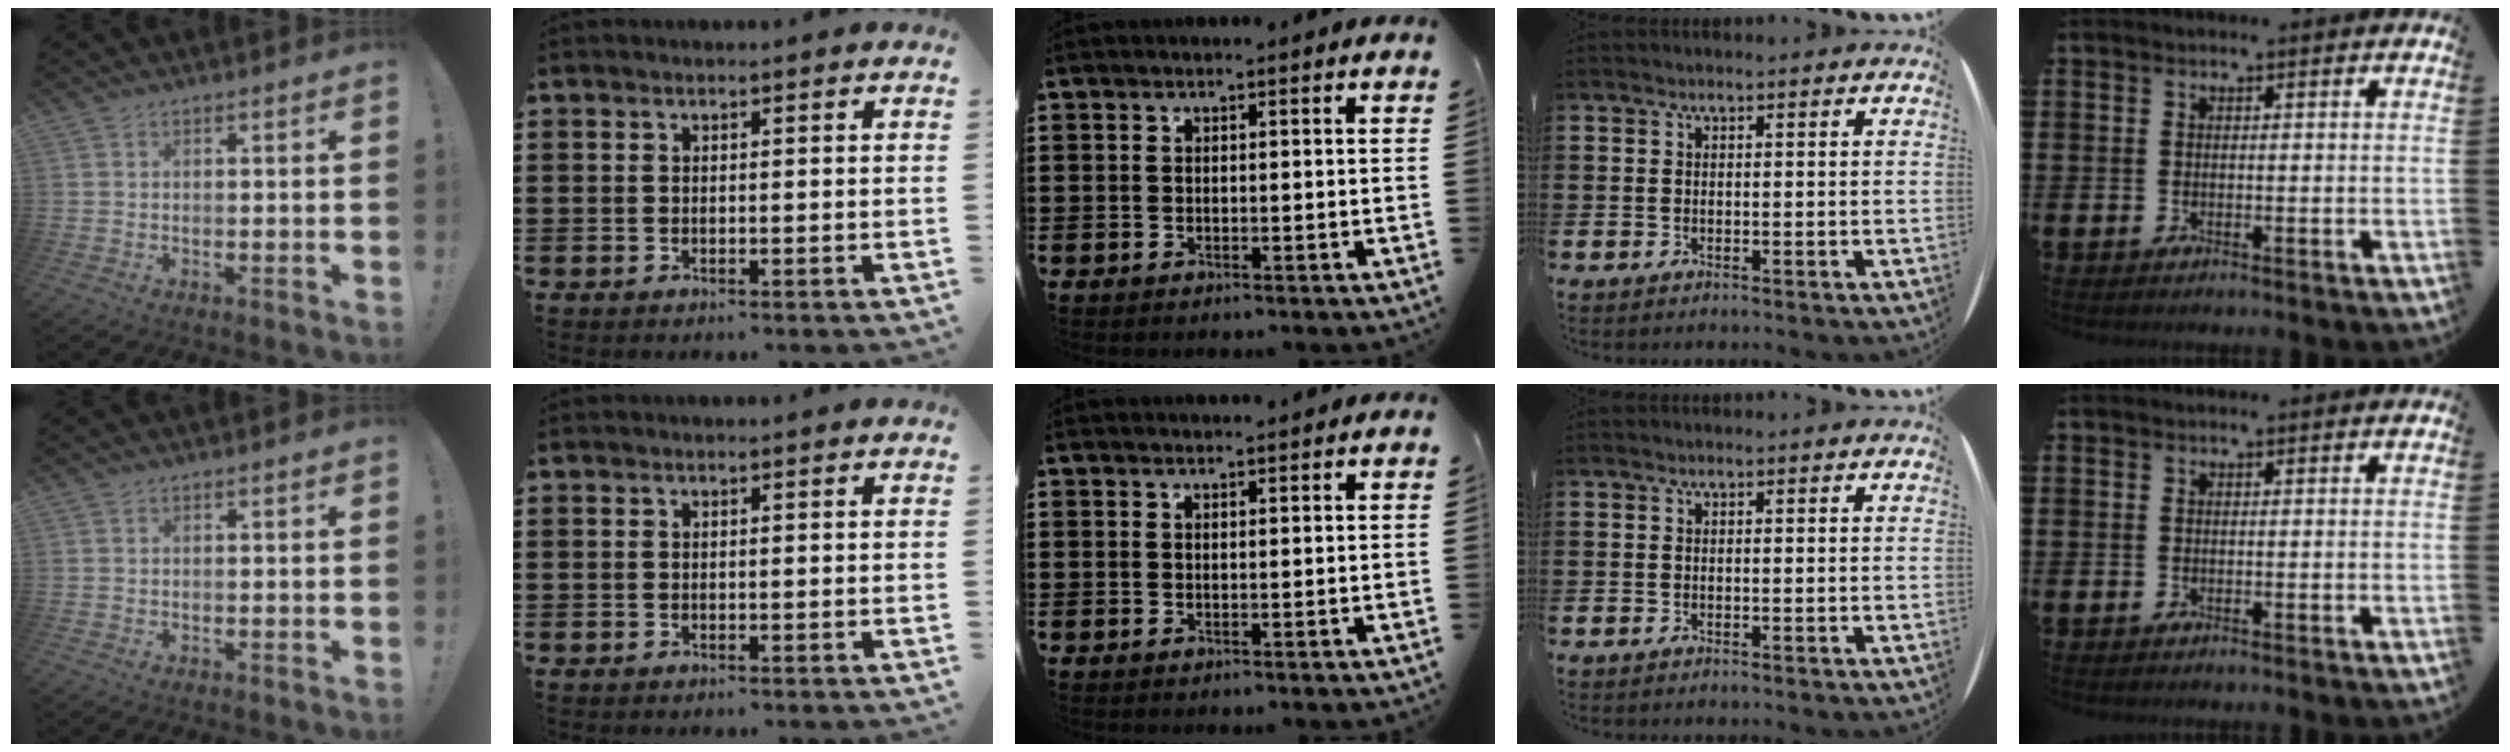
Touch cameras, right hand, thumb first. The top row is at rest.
{"middle": {"total": 0.9, "force": [0.9, 0.0, 0.1], "torque": [0.004, -0.004, 0.015]}}